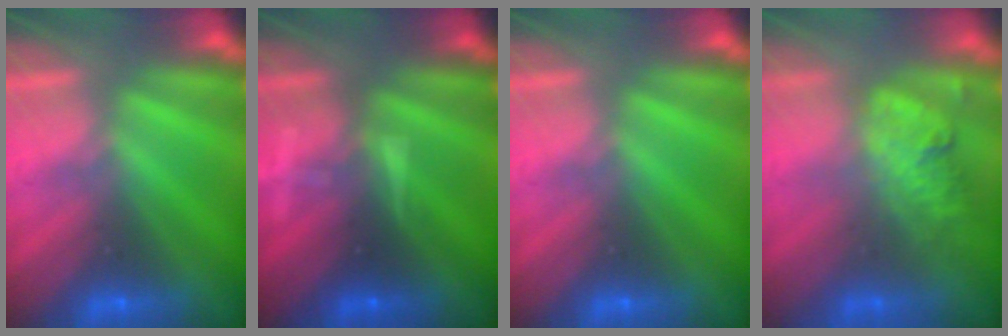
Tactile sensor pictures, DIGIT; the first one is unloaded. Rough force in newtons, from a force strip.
{"total": 3.3}
{"total": 0.0}
{"total": 2.3}